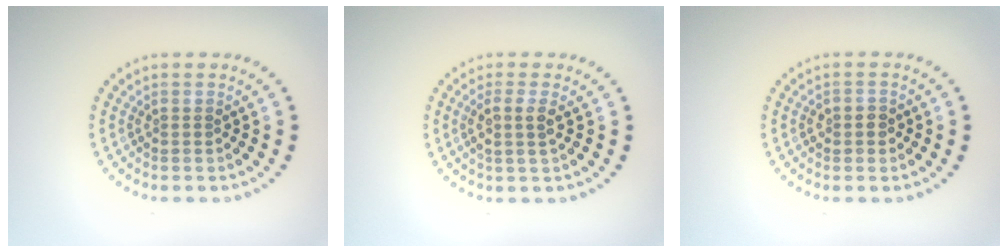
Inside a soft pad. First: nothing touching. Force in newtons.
{"total": 2.0, "press": 1.8, "slide": 1.0}
{"total": 1.4, "press": 1.3, "slide": 0.5}